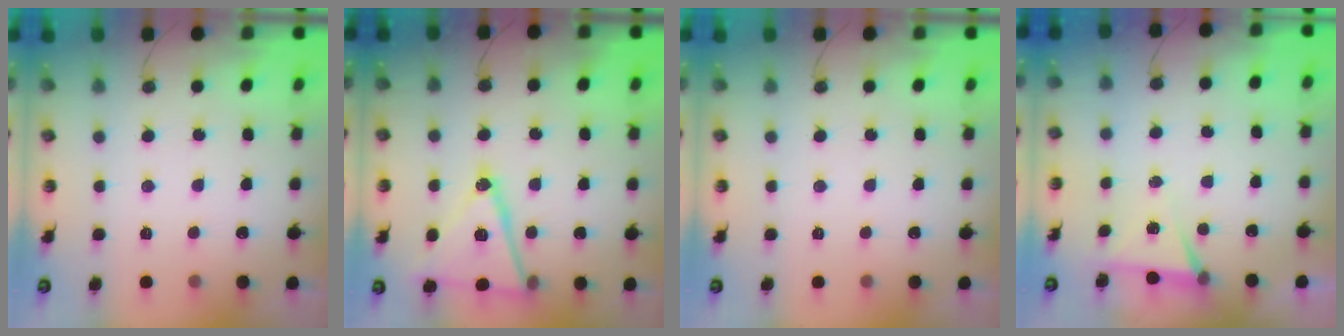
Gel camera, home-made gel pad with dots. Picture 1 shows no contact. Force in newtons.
{"total": 17.6, "press": 17.3, "slide": 3.4}
{"total": 0.0}
{"total": 5.1, "press": 2.5, "slide": 4.5}